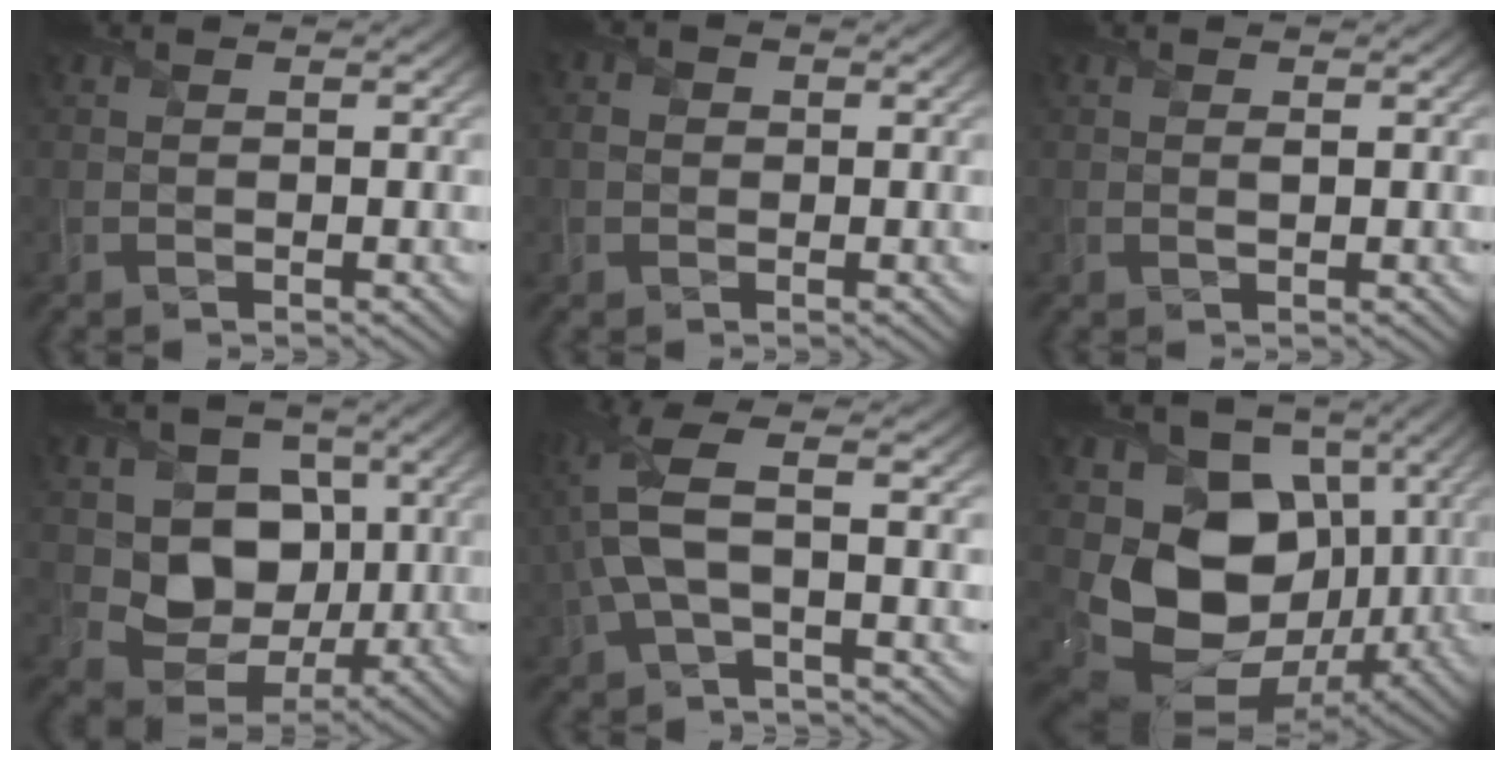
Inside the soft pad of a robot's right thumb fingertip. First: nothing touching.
{"total": 1.2, "force": [-0.3, 1.0, 0.5], "torque": [-0.012, -0.001, -0.008]}
{"total": 0.7, "force": [-0.1, -0.4, 0.5], "torque": [-0.008, -0.002, -0.003]}
{"total": 8.5, "force": [1.1, 7.2, 4.5], "torque": [-0.101, -0.012, 0.011]}
{"total": 7.3, "force": [-0.2, 2.7, 6.8], "torque": [-0.171, 0.012, -0.013]}
{"total": 14.7, "force": [-1.1, 11.3, 9.3], "torque": [-0.198, -0.029, -0.014]}